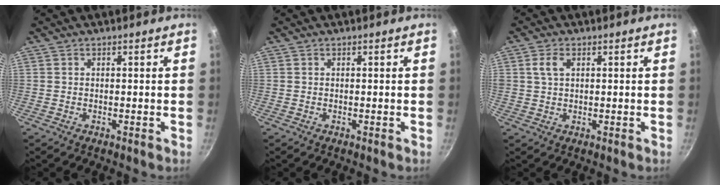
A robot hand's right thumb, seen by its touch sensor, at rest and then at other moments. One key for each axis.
{"total": 0.0}
{"total": 3.2, "fx": 1.1, "fy": 1.9, "fz": 2.3, "tx": -0.036, "ty": 0.003, "tz": 0.020}